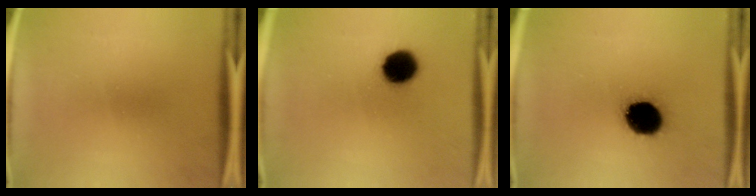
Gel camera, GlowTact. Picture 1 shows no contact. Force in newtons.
{"total": 8.9}
{"total": 14.7}